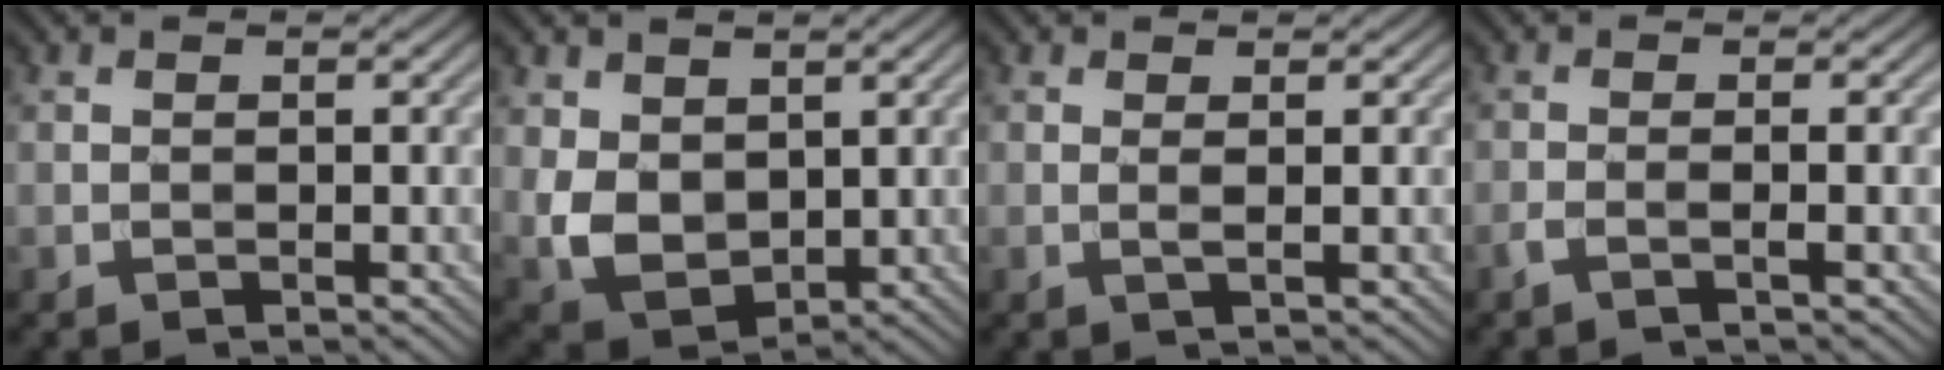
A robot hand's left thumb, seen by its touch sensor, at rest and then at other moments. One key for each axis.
{"total": 6.4, "fx": 1.4, "fy": 4.6, "fz": 4.3, "tx": -0.112, "ty": -0.012, "tz": 0.033}
{"total": 1.2, "fx": 0.3, "fy": 0.0, "fz": 1.1, "tx": -0.028, "ty": 0.003, "tz": 0.001}
{"total": 1.9, "fx": -0.7, "fy": 0.2, "fz": 1.8, "tx": -0.028, "ty": 0.009, "tz": -0.025}